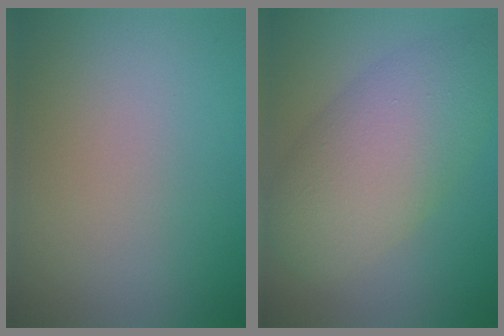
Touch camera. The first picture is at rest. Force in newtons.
{"total": 7.5, "press": 7.5, "slide": 0.1}